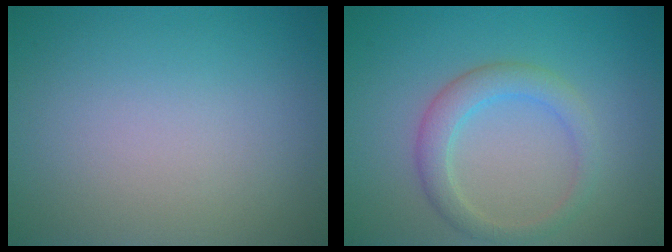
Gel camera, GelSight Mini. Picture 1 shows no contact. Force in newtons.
{"total": 2.9, "press": 2.9, "slide": 0.2}